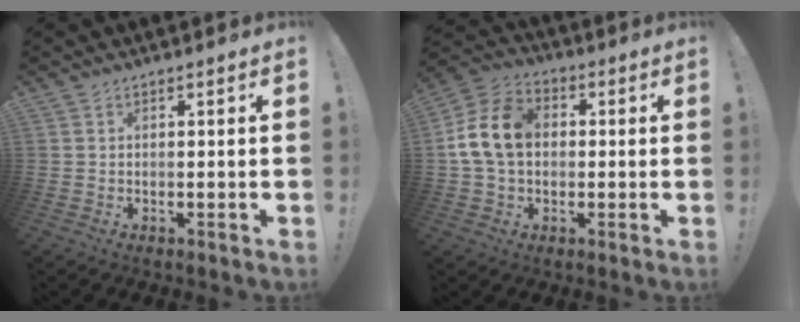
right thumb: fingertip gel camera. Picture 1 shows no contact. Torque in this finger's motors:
{"motor_torque": [1.40, 1.32, 0.60, 0.00, 0.36]}